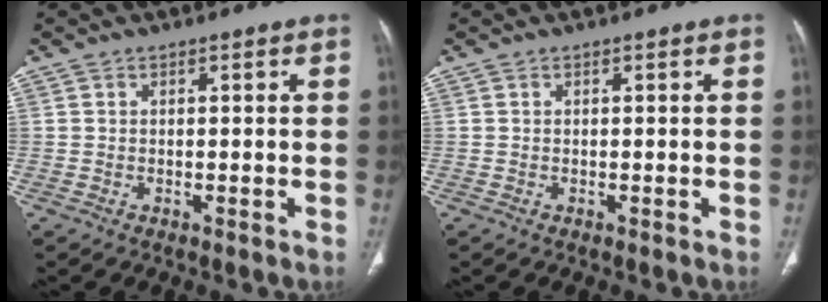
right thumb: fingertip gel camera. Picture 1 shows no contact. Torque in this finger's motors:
{"motor_torque": [0.02, 0.02, 0.24, -0.16, 0.00]}